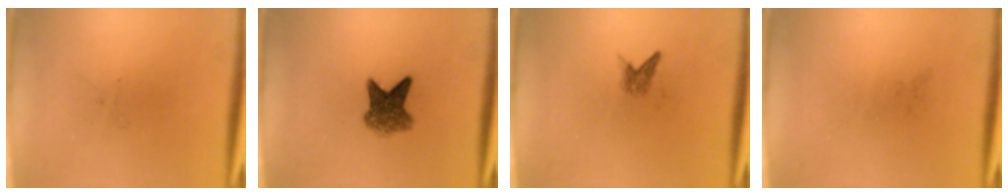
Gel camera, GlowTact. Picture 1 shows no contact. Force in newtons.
{"total": 5.5}
{"total": 1.3}
{"total": 0.0}